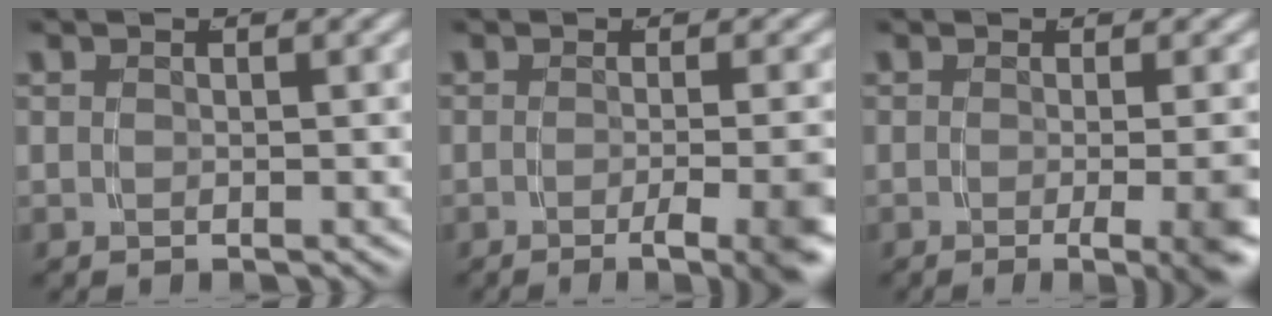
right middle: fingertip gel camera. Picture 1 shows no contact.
{"total": 5.5, "force": [-3.3, 0.5, 4.3], "torque": [-0.044, -0.010, -0.051]}
{"total": 5.9, "force": [-3.1, 0.9, 4.9], "torque": [-0.047, -0.009, -0.049]}